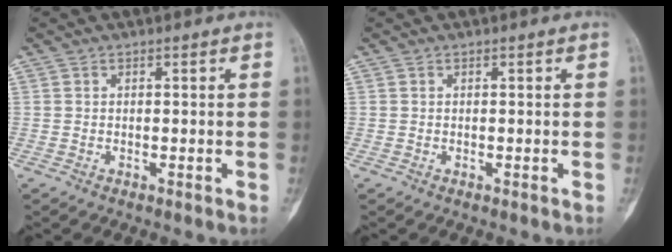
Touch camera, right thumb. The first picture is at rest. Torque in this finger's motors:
{"motor_torque": [0.01, 0.01, -0.04, -0.05, 0.00]}